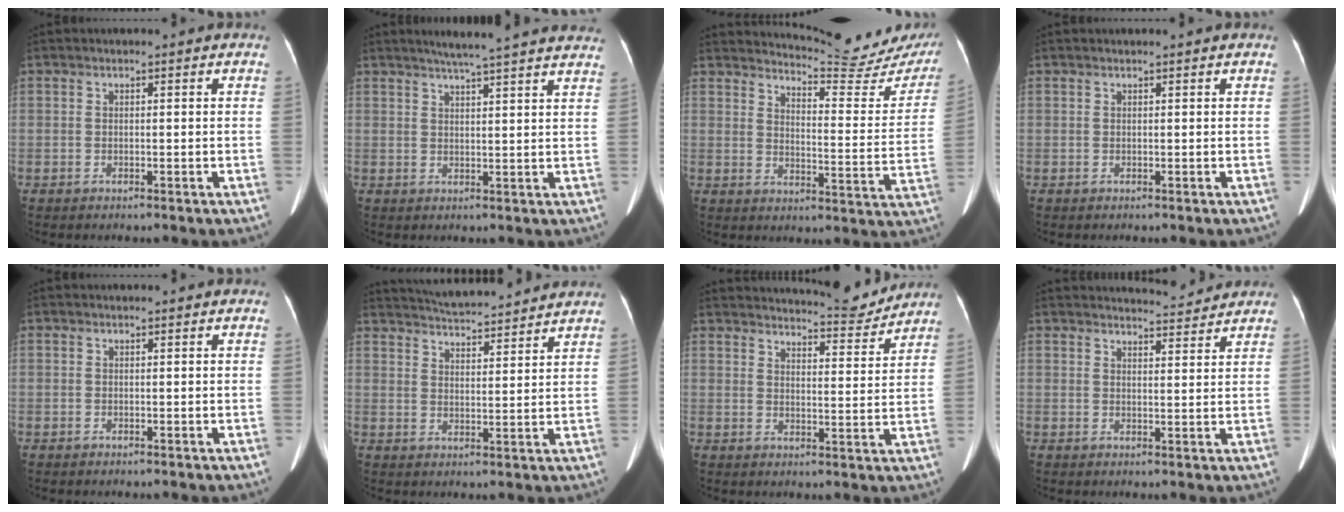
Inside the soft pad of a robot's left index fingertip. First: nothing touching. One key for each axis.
{"total": 16.4, "fx": 14.7, "fy": 0.1, "fz": 7.4, "tx": -0.110, "ty": 0.005, "tz": 0.178}
{"total": 18.2, "fx": 17.6, "fy": 1.1, "fz": 4.6, "tx": -0.066, "ty": -0.097, "tz": 0.200}
{"total": 0.7, "fx": 0.6, "fy": 0.0, "fz": 0.3, "tx": -0.007, "ty": 0.012, "tz": 0.013}
{"total": 0.0}
{"total": 13.3, "fx": 12.5, "fy": 1.1, "fz": 4.3, "tx": -0.079, "ty": 0.017, "tz": 0.181}
{"total": 10.3, "fx": 10.1, "fy": 0.6, "fz": 2.1, "tx": -0.027, "ty": -0.015, "tz": 0.128}
{"total": 5.1, "fx": 5.1, "fy": 0.2, "fz": 0.2, "tx": -0.013, "ty": -0.001, "tz": 0.062}